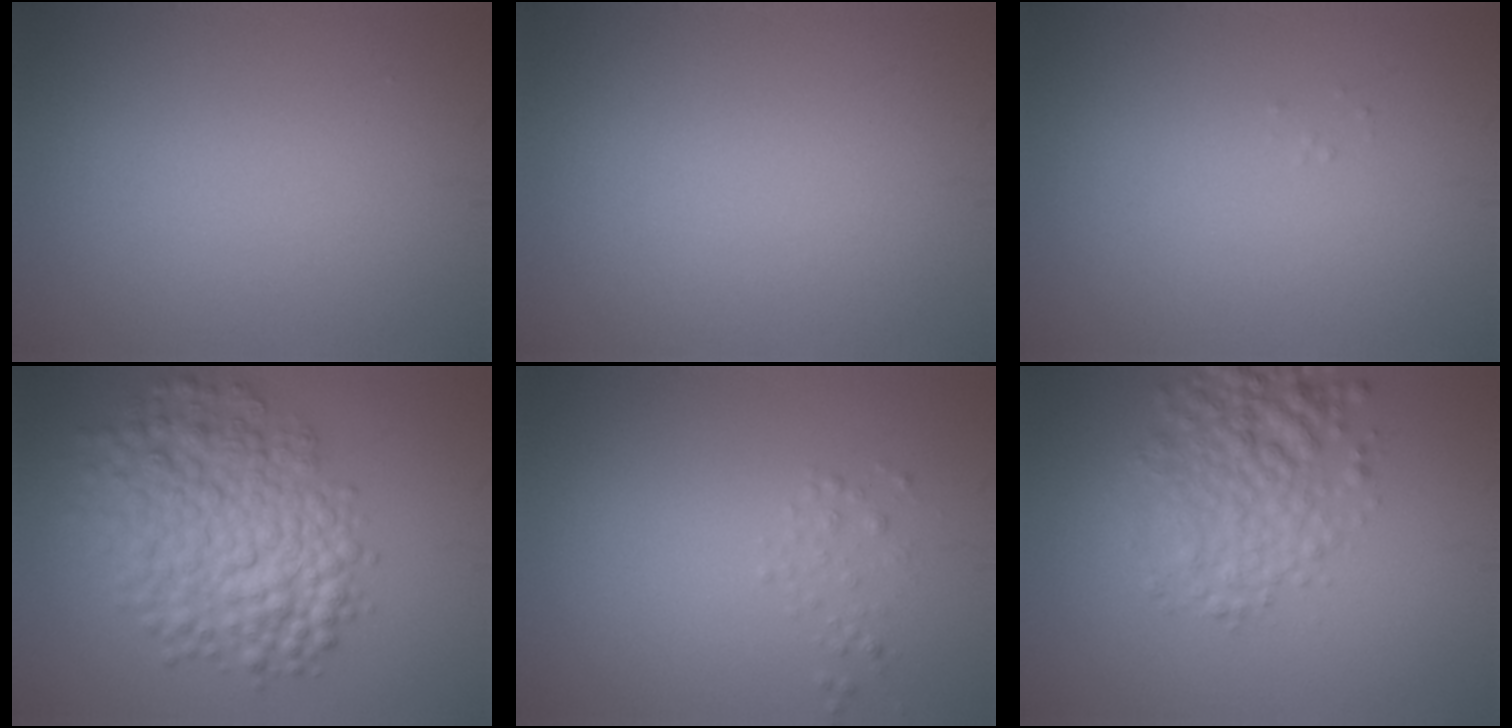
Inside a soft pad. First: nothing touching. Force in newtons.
{"total": 0.0}
{"total": 0.0}
{"total": 8.1, "press": 8.1, "slide": 0.2}
{"total": 0.9, "press": 0.9, "slide": 0.0}
{"total": 5.0, "press": 5.0, "slide": 0.1}